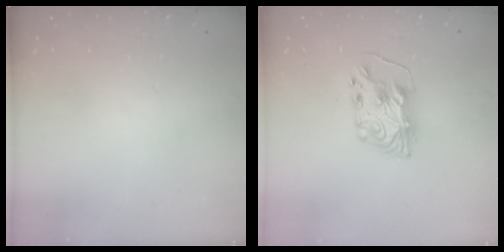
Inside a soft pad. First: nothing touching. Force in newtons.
{"total": 8.2, "press": 8.2, "slide": 0.6}